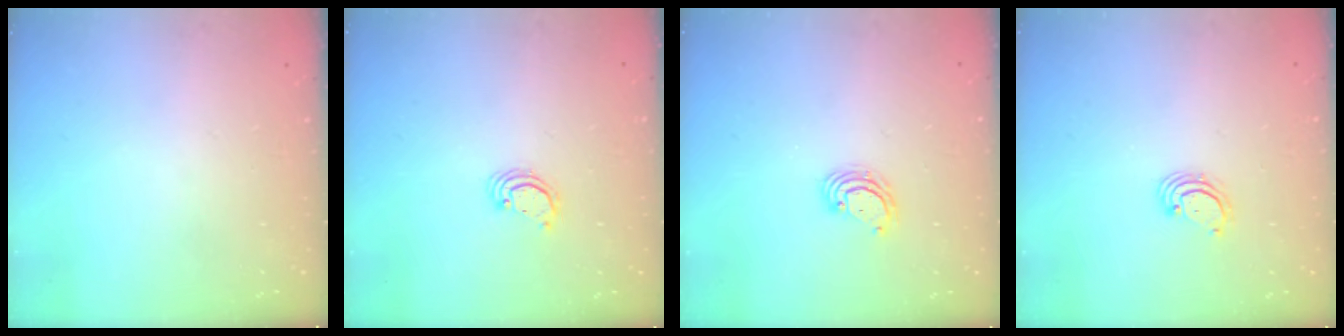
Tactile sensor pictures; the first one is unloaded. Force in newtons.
{"total": 2.2, "press": 2.2, "slide": 0.2}
{"total": 3.8, "press": 3.8, "slide": 0.1}
{"total": 2.7, "press": 2.7, "slide": 0.3}